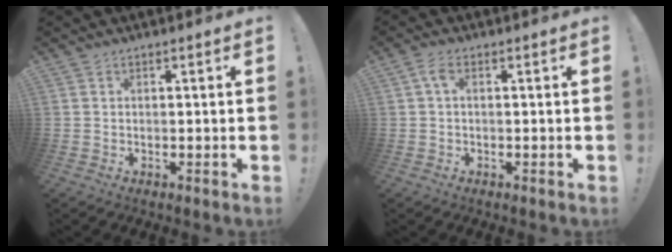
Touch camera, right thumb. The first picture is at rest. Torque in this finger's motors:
{"motor_torque": [-0.04, 0.04, 0.00, 0.00, 0.00]}